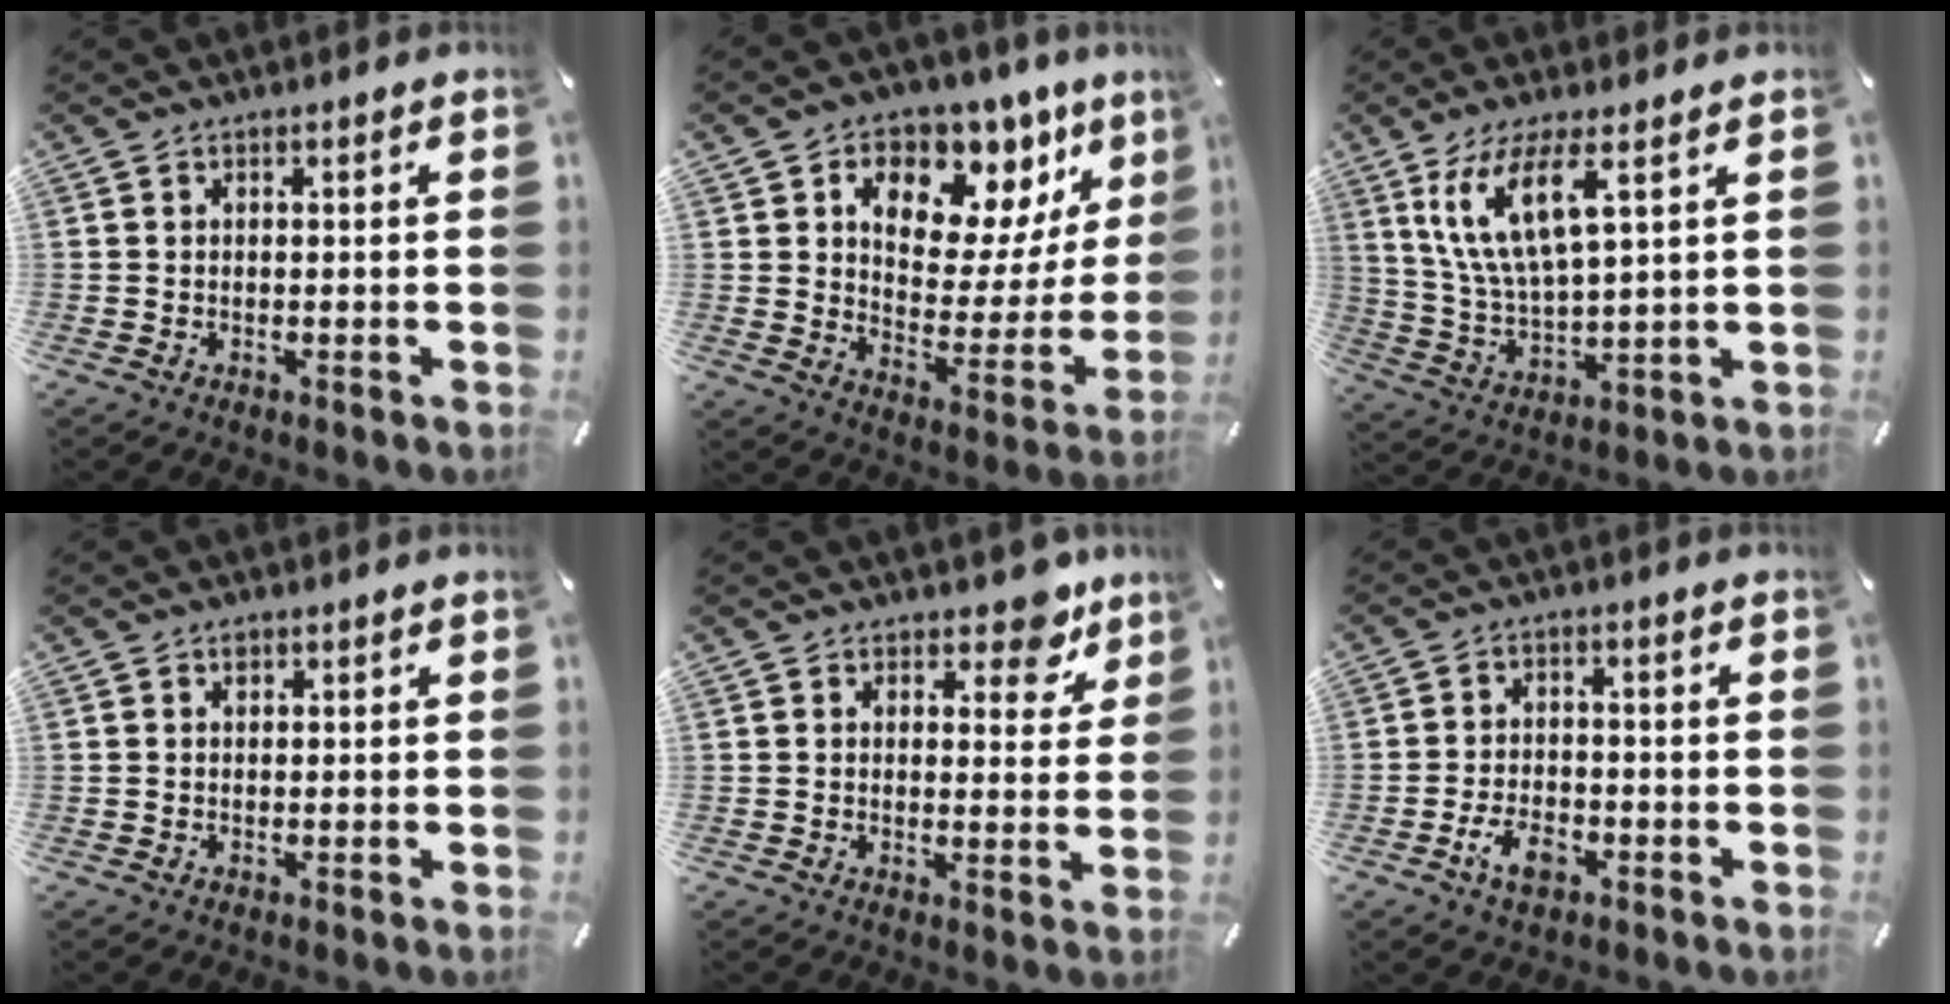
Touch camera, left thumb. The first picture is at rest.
{"total": 12.2, "force": [6.6, 8.5, 5.8], "torque": [-0.078, -0.057, 0.117]}
{"total": 12.5, "force": [6.6, 3.8, 9.9], "torque": [-0.226, -0.012, 0.116]}
{"total": 1.0, "force": [0.4, 0.8, 0.4], "torque": [0.001, -0.002, 0.006]}
{"total": 8.1, "force": [6.1, 4.1, 3.4], "torque": [-0.015, -0.045, 0.101]}
{"total": 6.1, "force": [-3.0, 3.5, 4.1], "torque": [-0.089, 0.011, -0.057]}